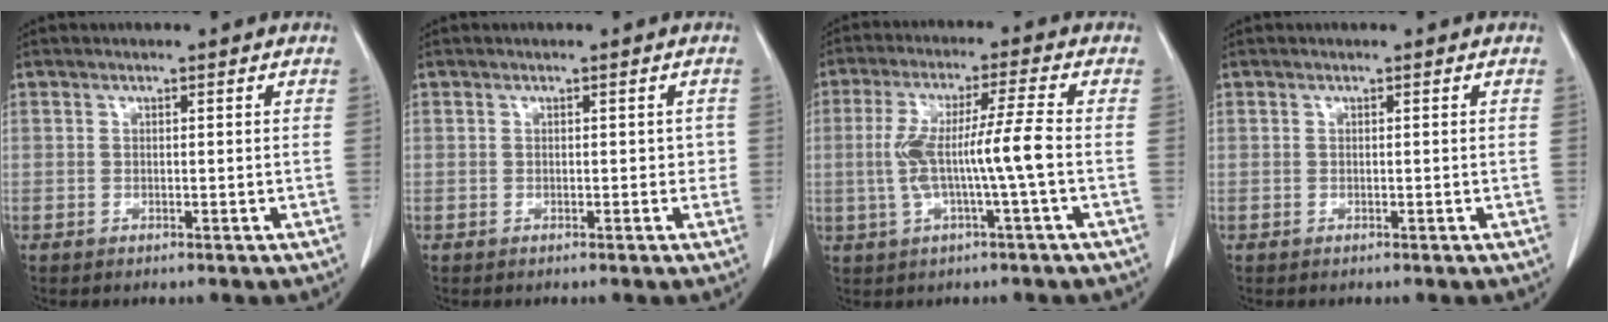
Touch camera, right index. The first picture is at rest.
{"total": 1.2, "force": [-0.1, 1.0, 0.7], "torque": [0.000, 0.011, -0.001]}
{"total": 8.7, "force": [-1.0, -0.5, 8.6], "torque": [-0.174, 0.015, -0.018]}
{"total": 0.0}